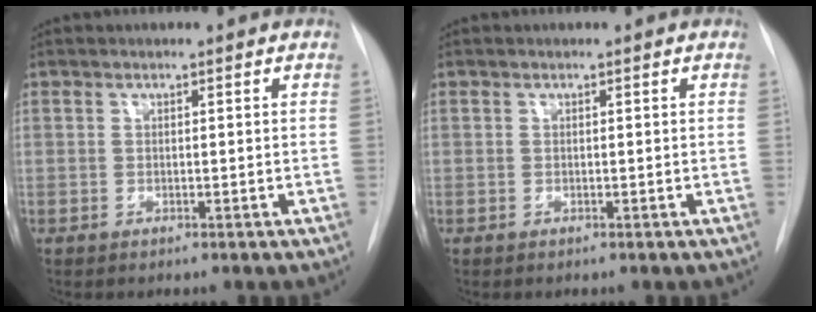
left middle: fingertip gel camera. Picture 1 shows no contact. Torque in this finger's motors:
{"motor_torque": [0.00, 0.00, 0.00, 0.01]}